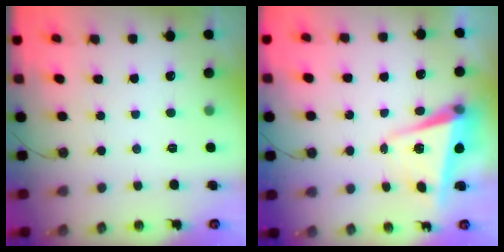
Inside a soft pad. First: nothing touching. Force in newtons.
{"total": 5.3, "press": 5.2, "slide": 1.1}